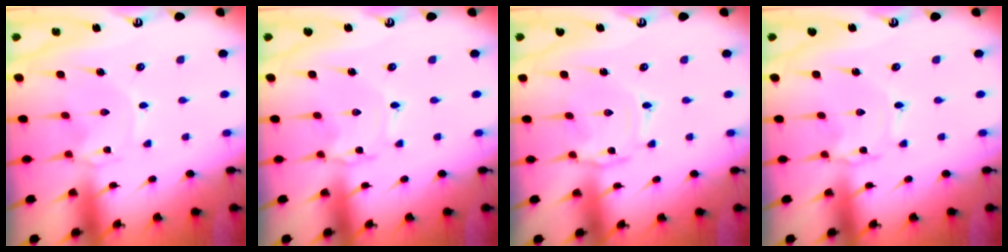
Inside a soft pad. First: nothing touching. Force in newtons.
{"total": 1.2, "press": 1.2, "slide": 0.1}
{"total": 1.8, "press": 1.8, "slide": 0.2}
{"total": 1.2, "press": 1.2, "slide": 0.1}